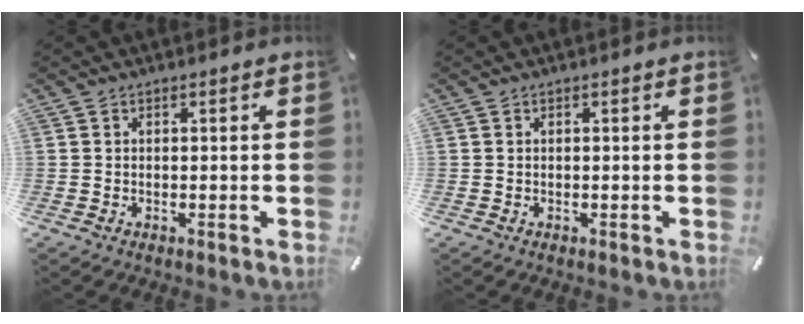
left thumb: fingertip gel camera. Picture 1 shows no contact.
{"total": 0.0}